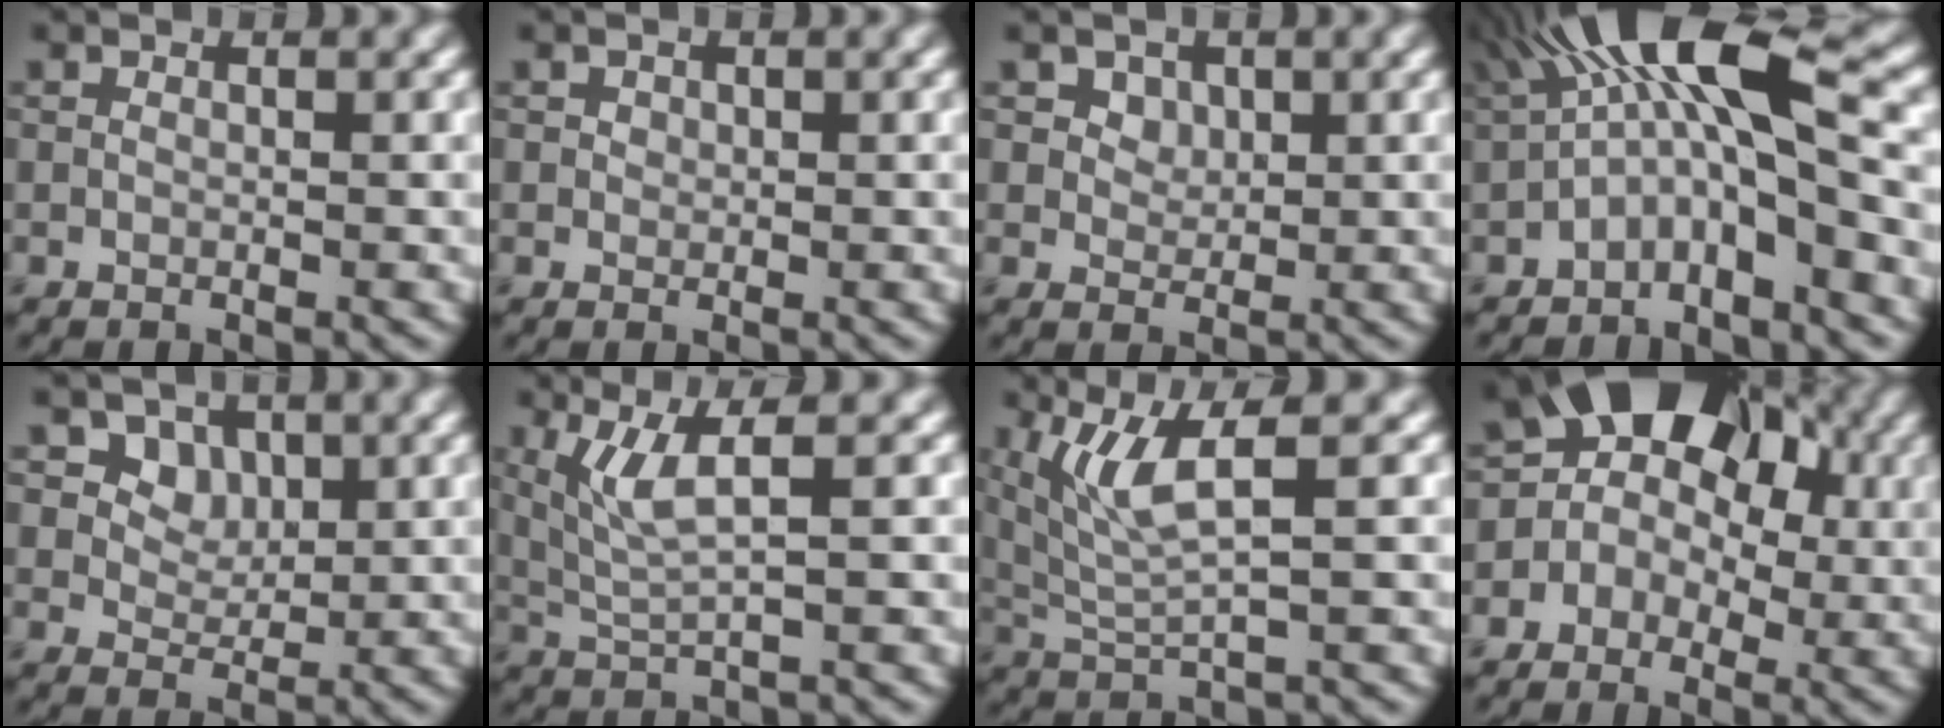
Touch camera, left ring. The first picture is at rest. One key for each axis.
{"total": 0.7, "fx": 0.2, "fy": 0.6, "fz": 0.2, "tx": 0.000, "ty": -0.003, "tz": 0.004}
{"total": 2.5, "fx": 1.4, "fy": 1.8, "fz": 1.0, "tx": -0.026, "ty": -0.013, "tz": 0.038}
{"total": 9.6, "fx": 0.0, "fy": 3.5, "fz": 9.0, "tx": -0.151, "ty": 0.032, "tz": -0.015}
{"total": 4.8, "fx": 2.5, "fy": 3.6, "fz": 2.0, "tx": -0.045, "ty": -0.019, "tz": 0.055}
{"total": 3.7, "fx": 1.3, "fy": 0.7, "fz": 3.4, "tx": -0.075, "ty": -0.003, "tz": 0.033}
{"total": 4.8, "fx": 1.9, "fy": 1.0, "fz": 4.3, "tx": -0.094, "ty": -0.001, "tz": 0.046}
{"total": 10.4, "fx": 2.5, "fy": 8.2, "fz": 5.8, "tx": -0.054, "ty": 0.053, "tz": -0.011}